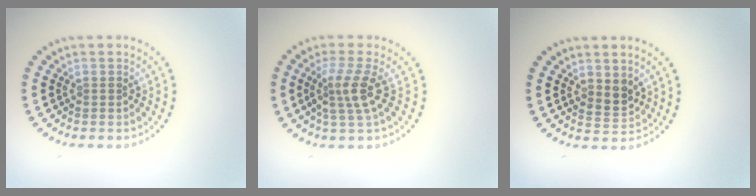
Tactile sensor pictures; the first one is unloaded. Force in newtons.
{"total": 2.9, "press": 2.2, "slide": 1.9}
{"total": 1.9, "press": 1.7, "slide": 1.0}